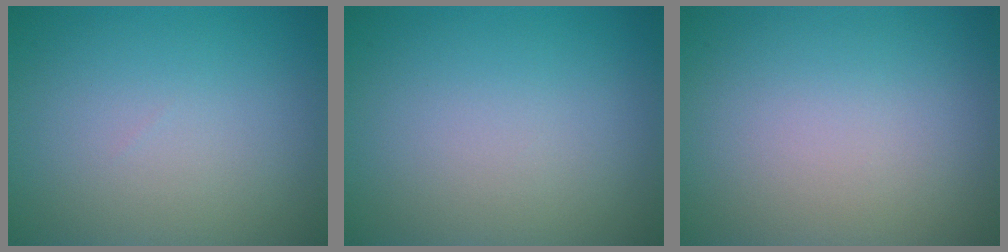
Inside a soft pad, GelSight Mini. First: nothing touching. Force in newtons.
{"total": 0.0}
{"total": 0.0}